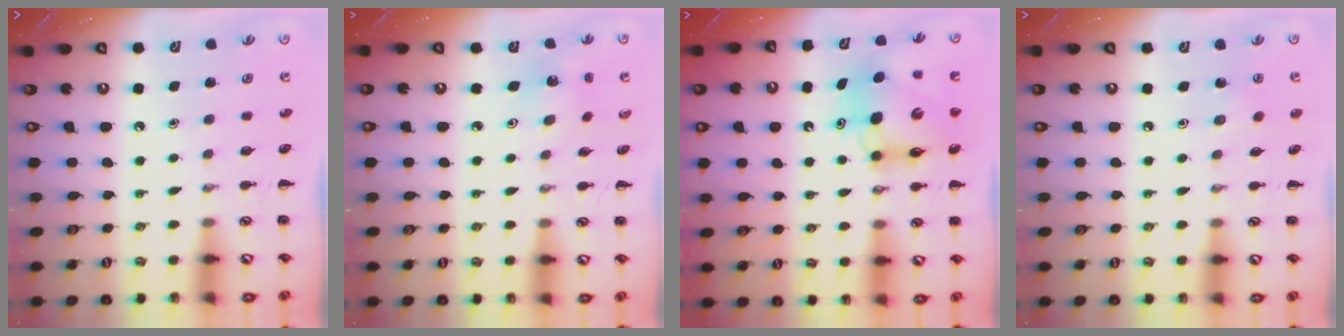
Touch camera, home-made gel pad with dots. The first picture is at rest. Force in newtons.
{"total": 2.1, "press": 2.0, "slide": 0.7}
{"total": 9.5, "press": 9.4, "slide": 1.5}
{"total": 4.7, "press": 4.6, "slide": 1.3}